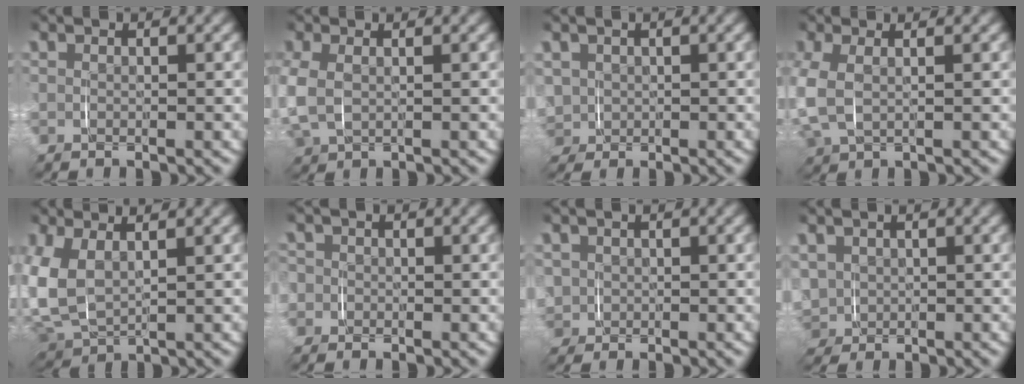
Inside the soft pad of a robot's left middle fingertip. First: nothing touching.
{"total": 4.8, "force": [-0.5, 4.0, 2.6], "torque": [-0.099, -0.019, -0.004]}
{"total": 4.0, "force": [-0.6, 3.8, 1.1], "torque": [-0.062, -0.030, 0.001]}
{"total": 5.7, "force": [-0.5, 4.5, 3.4], "torque": [-0.112, -0.015, -0.007]}
{"total": 8.0, "force": [0.2, 6.5, 4.7], "torque": [-0.159, -0.020, 0.006]}
{"total": 2.7, "force": [-1.0, 2.5, 0.2], "torque": [-0.017, -0.015, -0.022]}
{"total": 3.0, "force": [-0.4, 2.9, 0.6], "torque": [-0.045, -0.021, 0.000]}
{"total": 4.7, "force": [-0.8, 4.4, 1.5], "torque": [-0.072, -0.036, -0.001]}